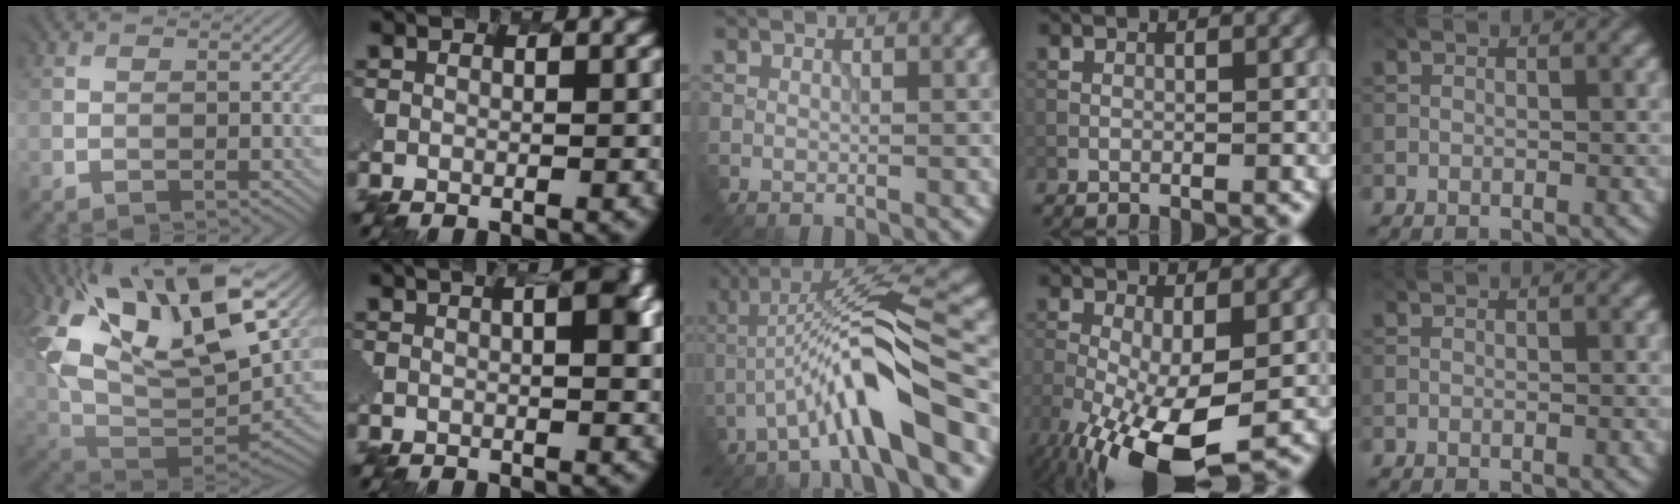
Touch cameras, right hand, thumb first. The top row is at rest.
{"thumb": {"total": 18.8, "force": [8.3, 10.1, 13.6], "torque": [-0.300, 0.009, 0.174]}, "index": {"total": 3.7, "force": [2.3, 1.3, 2.6], "torque": [-0.002, 0.040, -0.011]}, "middle": {"total": 8.8, "force": [-4.3, 1.1, 7.7], "torque": [-0.132, 0.020, -0.080]}, "ring": {"total": 9.8, "force": [-4.1, 3.5, 8.2], "torque": [-0.181, -0.030, -0.066]}}